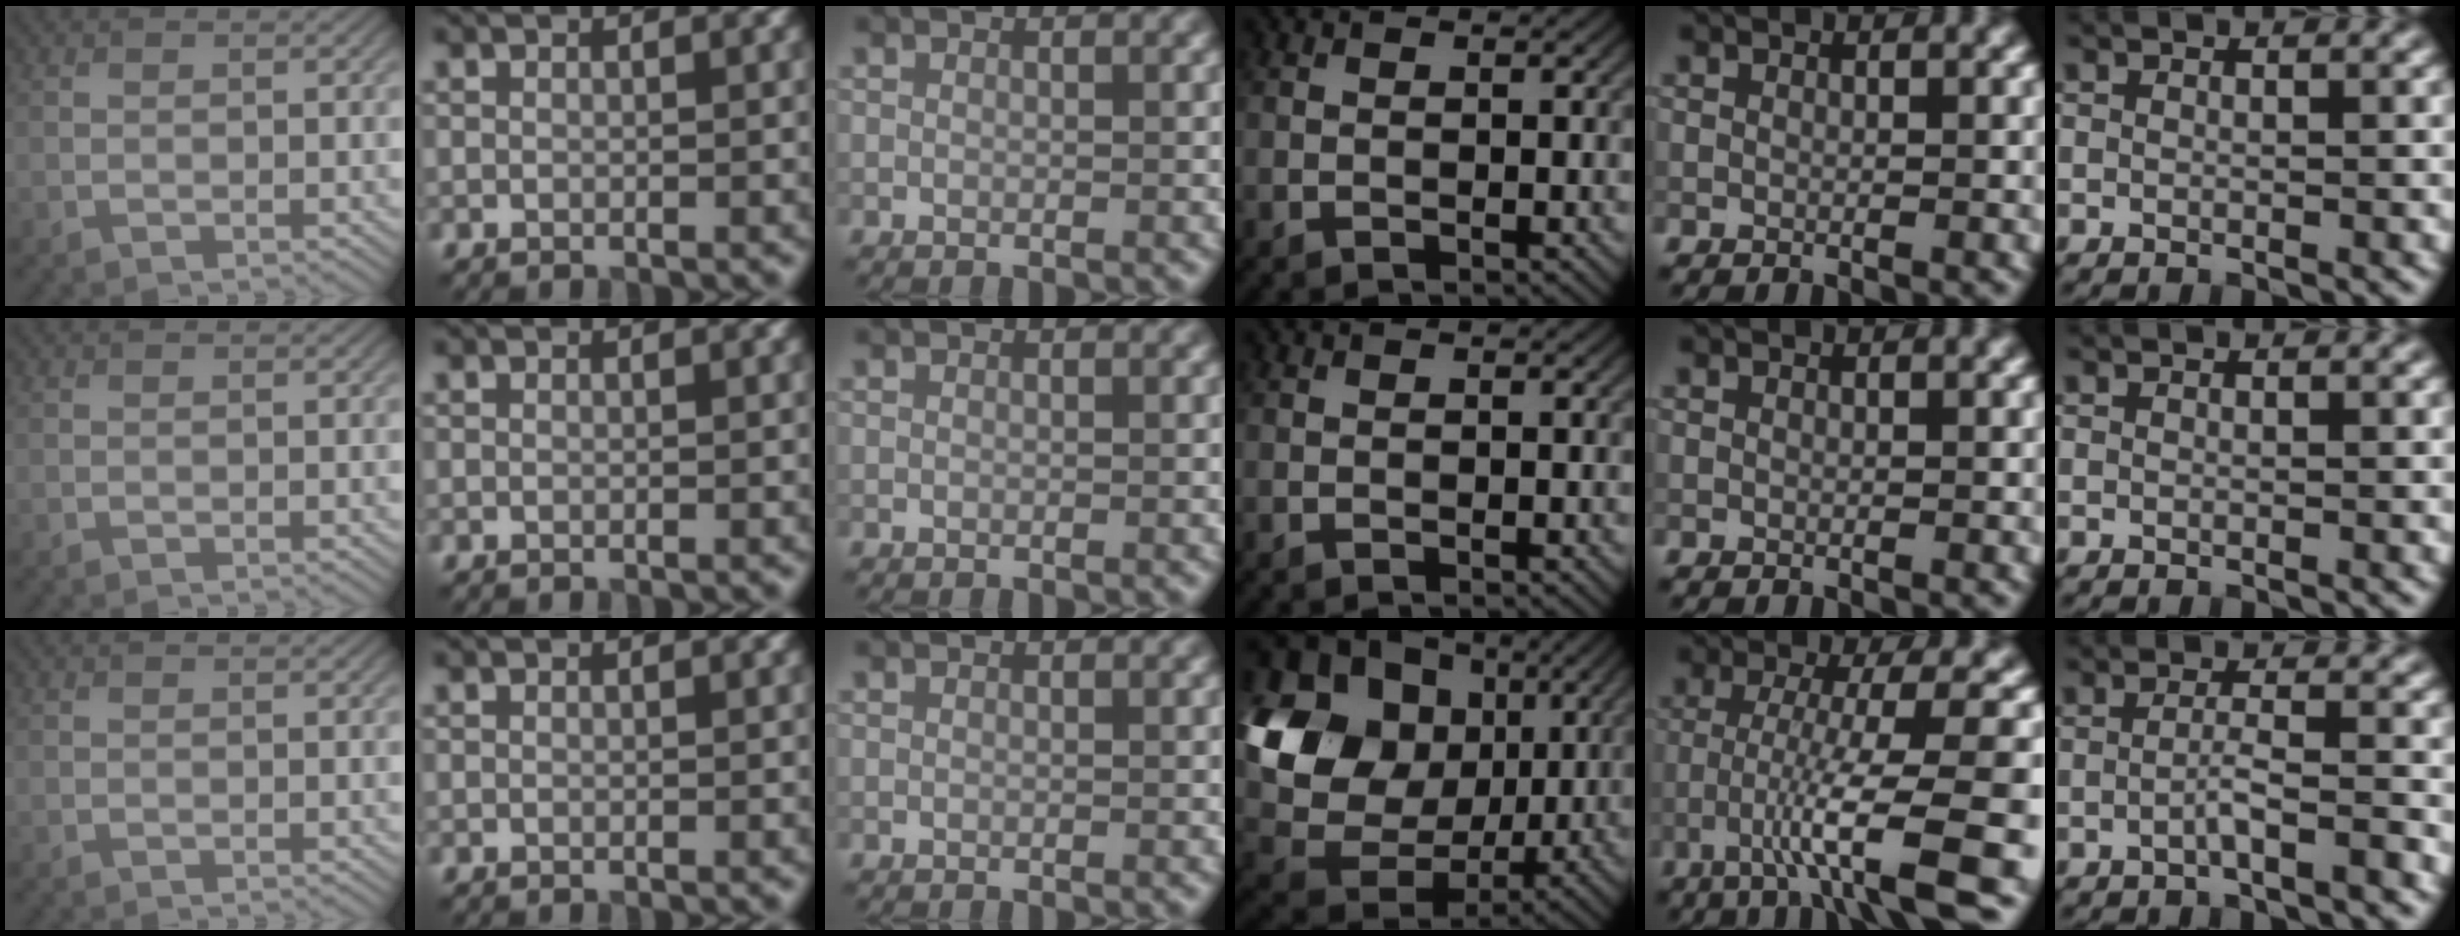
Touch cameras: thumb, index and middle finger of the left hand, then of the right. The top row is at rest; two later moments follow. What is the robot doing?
{"motion": "lift_and_place", "object": "calculator"}